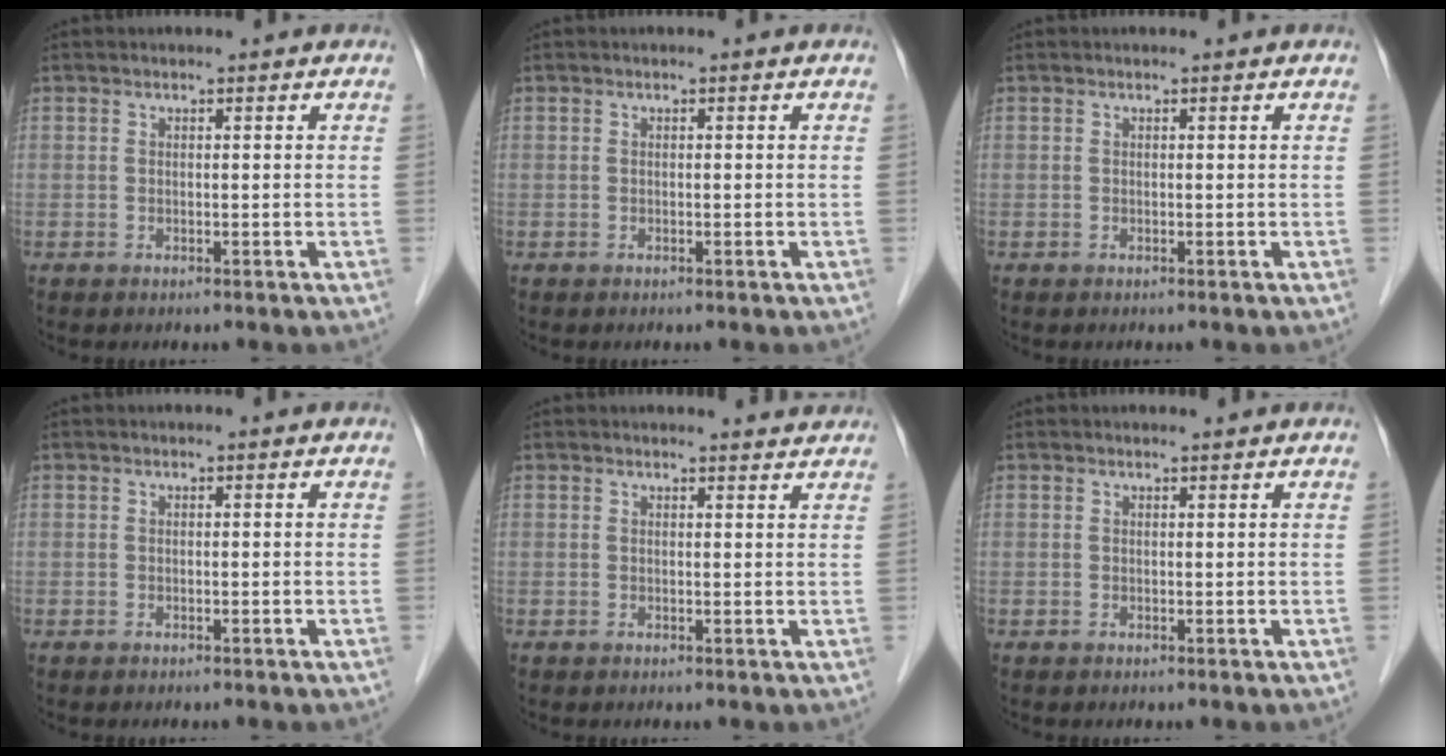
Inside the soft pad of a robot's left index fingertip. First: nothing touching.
{"total": 0.0}
{"total": 0.0}
{"total": 0.0}
{"total": 3.5, "force": [3.5, 0.4, 0.3], "torque": [-0.008, 0.001, 0.031]}
{"total": 0.7, "force": [0.7, 0.0, 0.0], "torque": [-0.008, -0.002, 0.010]}